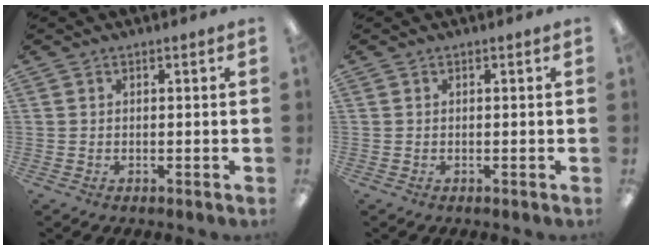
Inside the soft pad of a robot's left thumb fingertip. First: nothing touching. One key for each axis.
{"total": 0.0}